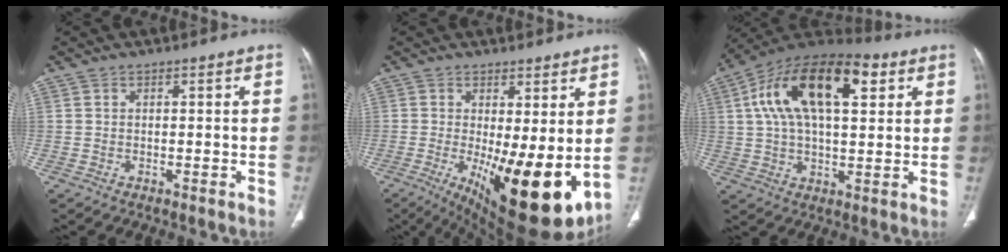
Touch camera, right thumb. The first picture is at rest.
{"total": 17.3, "force": [-2.0, 5.9, 16.1], "torque": [-0.228, -0.038, -0.006]}
{"total": 21.0, "force": [6.6, 10.0, 17.2], "torque": [-0.292, 0.019, 0.104]}